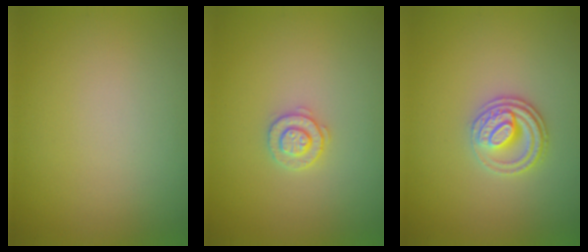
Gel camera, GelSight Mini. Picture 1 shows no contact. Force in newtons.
{"total": 2.0, "press": 1.9, "slide": 0.4}
{"total": 2.8, "press": 2.6, "slide": 1.0}